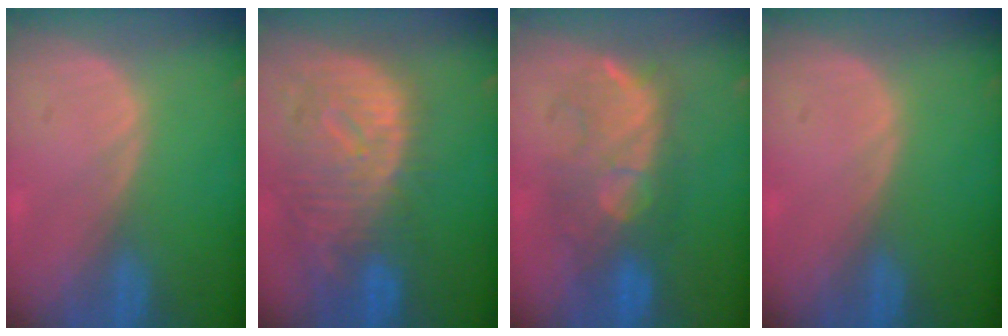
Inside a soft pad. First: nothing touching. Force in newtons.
{"total": 12.2, "press": 10.5, "slide": 6.2}
{"total": 8.6, "press": 8.5, "slide": 0.7}
{"total": 0.0}